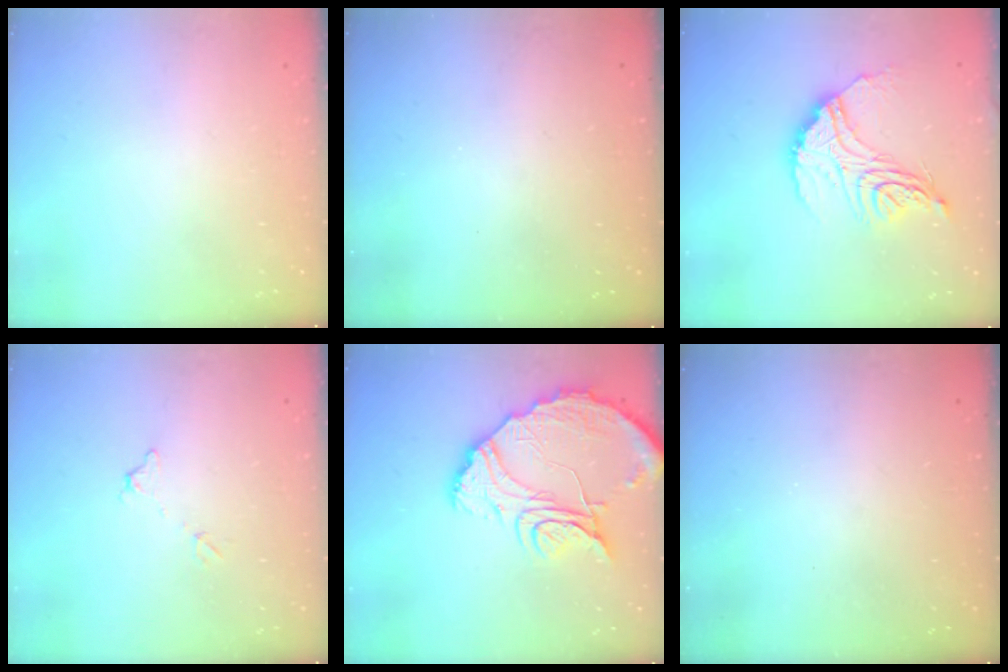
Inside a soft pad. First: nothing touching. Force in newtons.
{"total": 3.3, "press": 3.3, "slide": 0.1}
{"total": 16.8, "press": 16.8, "slide": 1.2}
{"total": 5.5, "press": 5.5, "slide": 0.3}
{"total": 20.3, "press": 20.2, "slide": 2.2}
{"total": 3.0, "press": 3.0, "slide": 0.1}